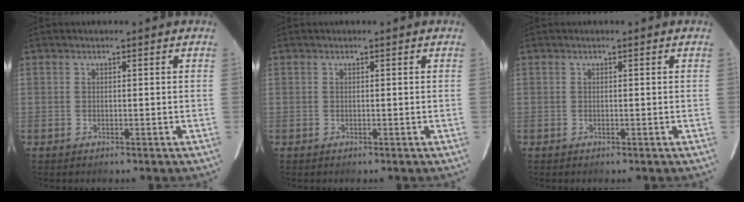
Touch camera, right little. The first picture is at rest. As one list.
[{"total": 0.0}, {"total": 0.0}]